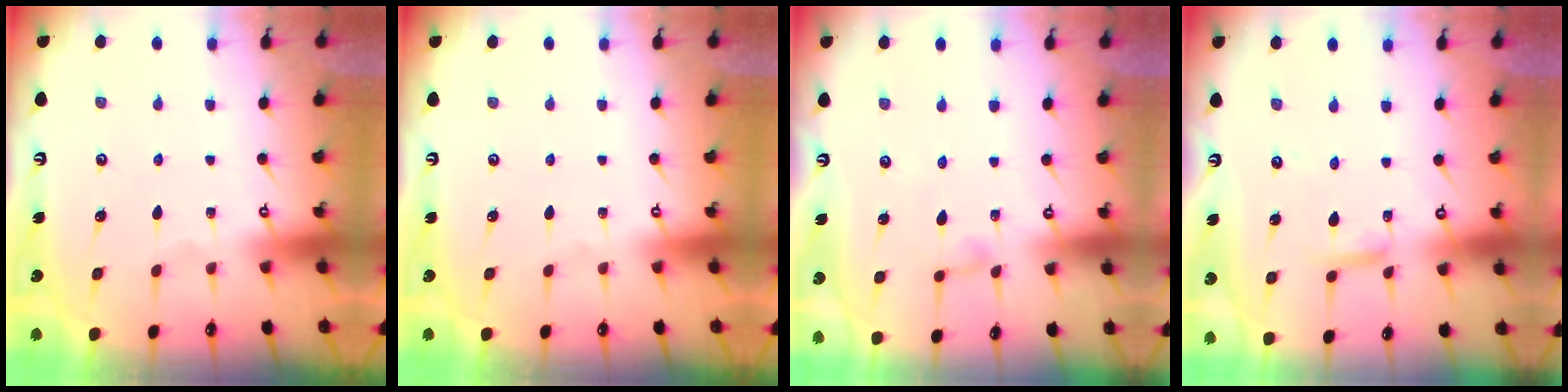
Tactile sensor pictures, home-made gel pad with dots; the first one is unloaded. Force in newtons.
{"total": 0.0}
{"total": 3.5, "press": 3.5, "slide": 0.3}
{"total": 3.8, "press": 3.8, "slide": 0.1}